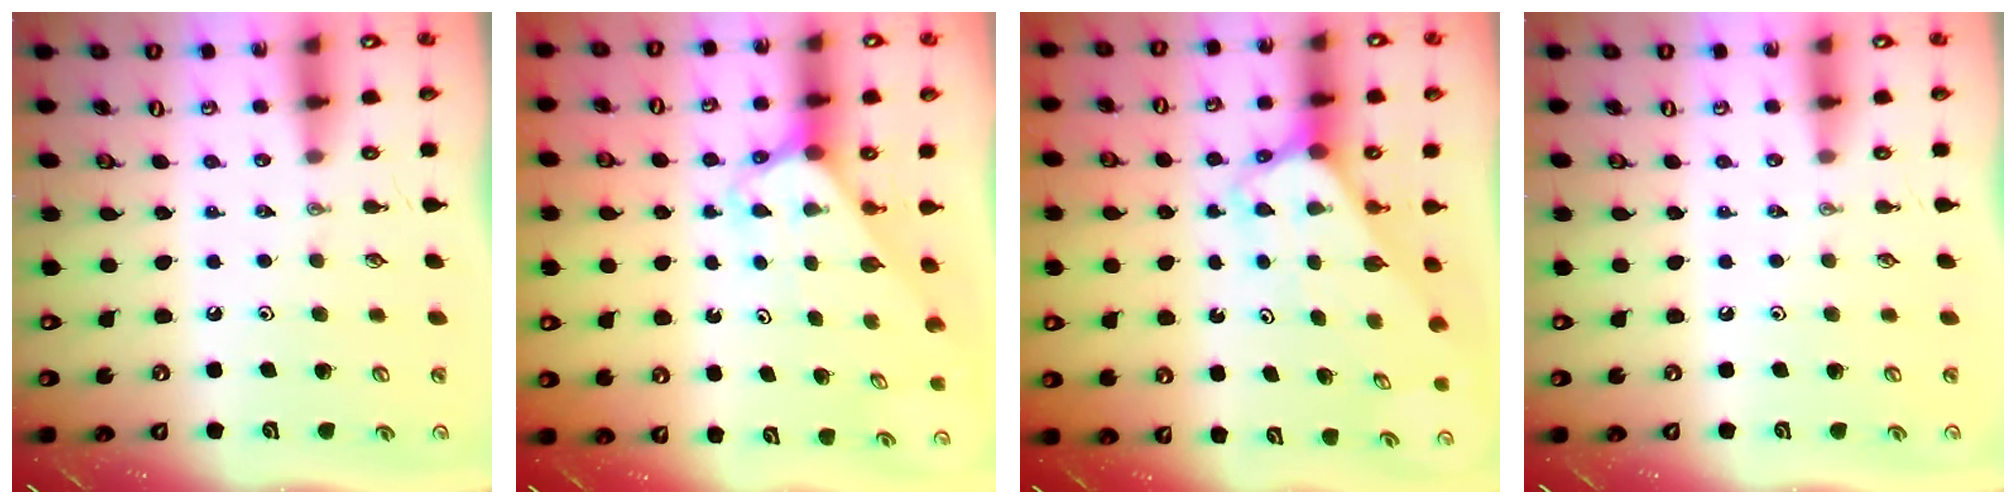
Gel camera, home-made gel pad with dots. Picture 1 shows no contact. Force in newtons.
{"total": 2.6, "press": 2.6, "slide": 0.2}
{"total": 2.7, "press": 2.7, "slide": 0.1}
{"total": 0.0}